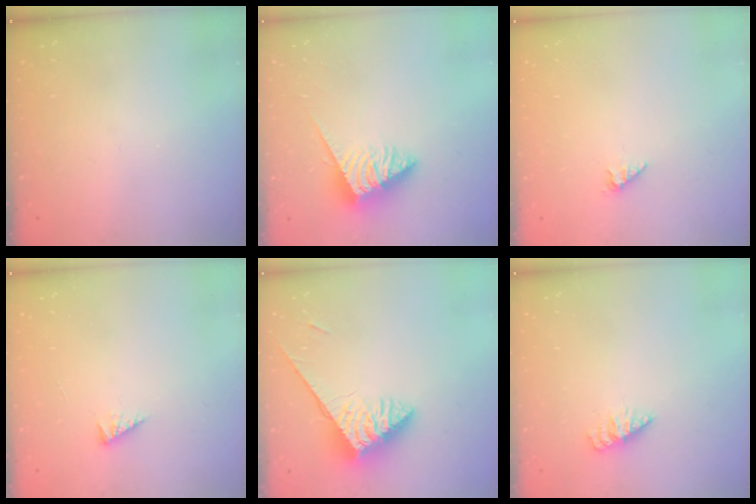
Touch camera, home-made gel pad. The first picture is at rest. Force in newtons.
{"total": 4.5, "press": 4.5, "slide": 0.2}
{"total": 1.0, "press": 1.0, "slide": 0.2}
{"total": 2.7, "press": 2.7, "slide": 0.6}
{"total": 4.9, "press": 4.9, "slide": 0.8}
{"total": 1.9, "press": 1.8, "slide": 0.3}